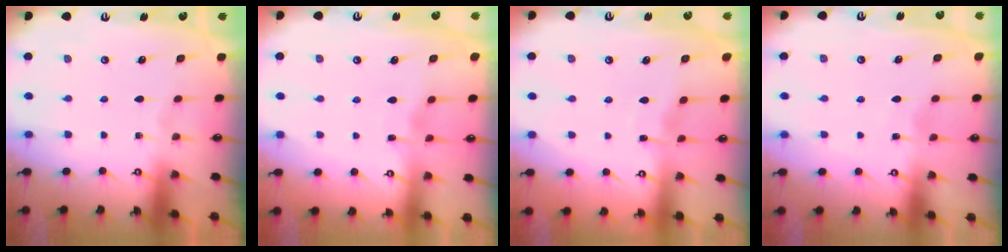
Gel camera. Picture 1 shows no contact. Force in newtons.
{"total": 2.7, "press": 2.6, "slide": 0.3}
{"total": 3.9, "press": 3.8, "slide": 0.5}
{"total": 3.2, "press": 3.2, "slide": 0.4}